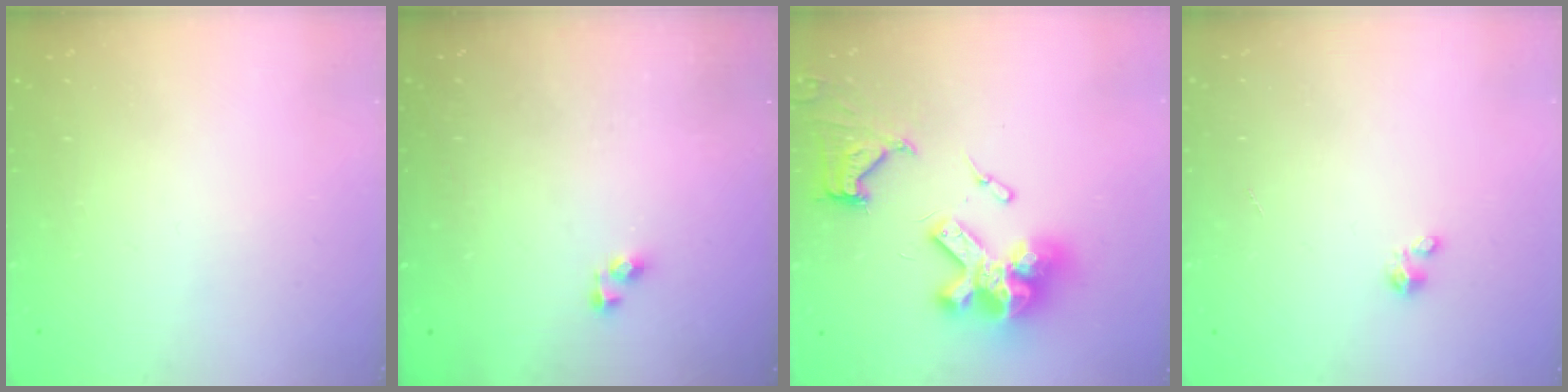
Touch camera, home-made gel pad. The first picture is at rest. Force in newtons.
{"total": 3.7, "press": 3.7, "slide": 0.2}
{"total": 20.4, "press": 20.3, "slide": 2.1}
{"total": 0.8, "press": 0.7, "slide": 0.3}